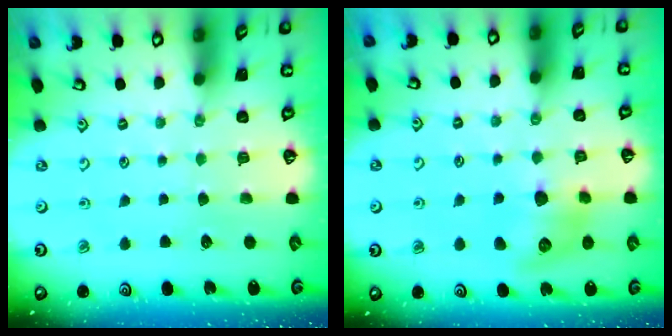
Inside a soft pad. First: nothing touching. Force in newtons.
{"total": 11.8, "press": 11.8, "slide": 0.9}